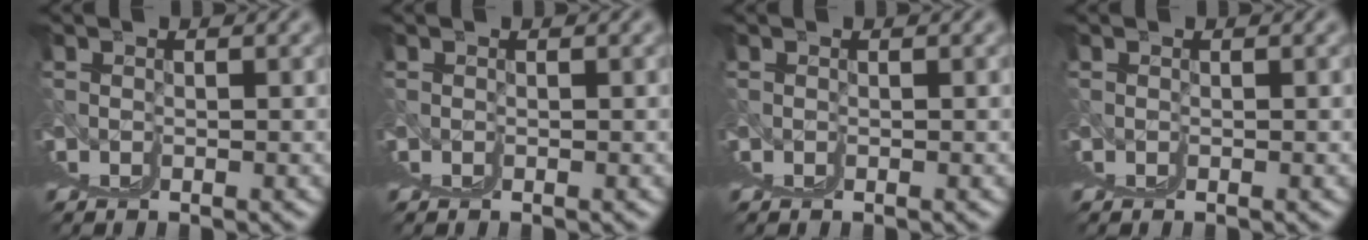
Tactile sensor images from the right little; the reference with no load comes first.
{"total": 0.0}
{"total": 0.0}
{"total": 0.0}